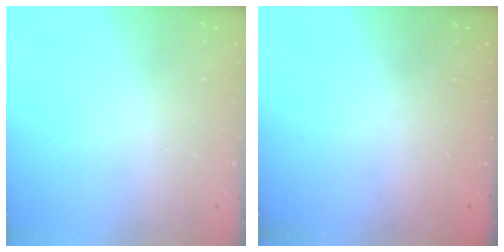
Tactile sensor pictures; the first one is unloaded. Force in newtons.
{"total": 2.4, "press": 2.3, "slide": 0.8}